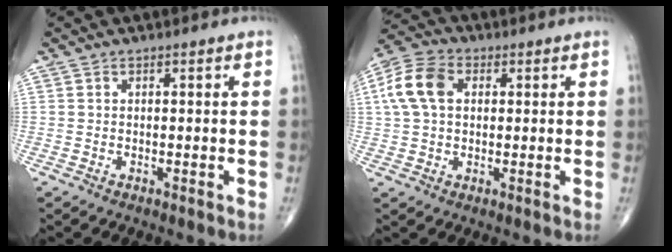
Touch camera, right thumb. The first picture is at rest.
{"total": 9.6, "force": [2.0, 6.5, 6.8], "torque": [-0.139, 0.022, 0.032]}